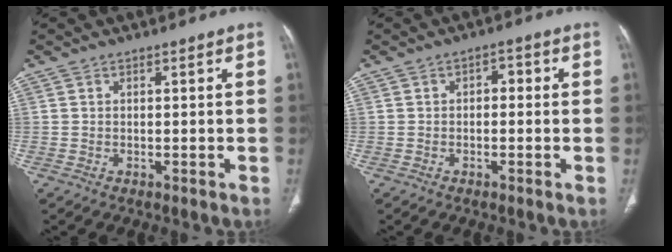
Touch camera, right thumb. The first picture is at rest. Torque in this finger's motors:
{"motor_torque": [0.10, -0.23, -0.07, -0.11, -0.02]}